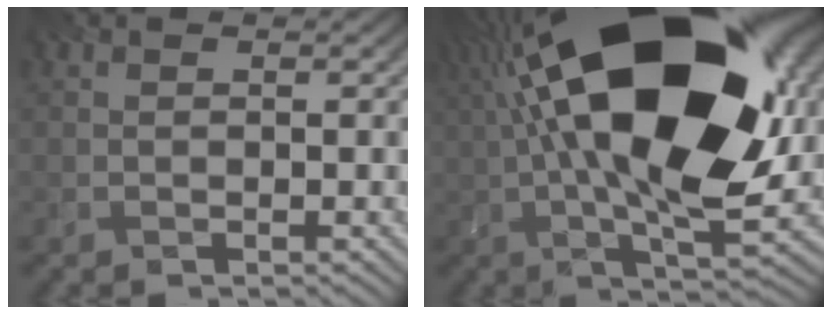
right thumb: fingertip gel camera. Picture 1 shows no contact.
{"total": 22.4, "force": [4.7, 10.2, 19.4], "torque": [-0.360, 0.029, 0.072]}